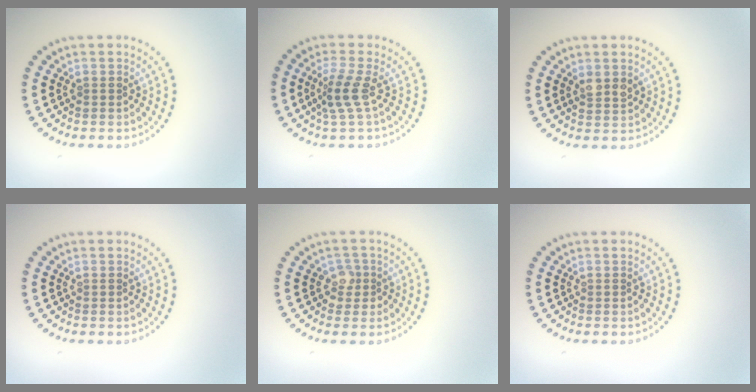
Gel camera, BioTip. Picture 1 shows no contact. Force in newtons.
{"total": 2.4, "press": 1.8, "slide": 1.5}
{"total": 1.7, "press": 1.7, "slide": 0.4}
{"total": 0.0}
{"total": 1.7, "press": 1.4, "slide": 1.0}
{"total": 0.0}